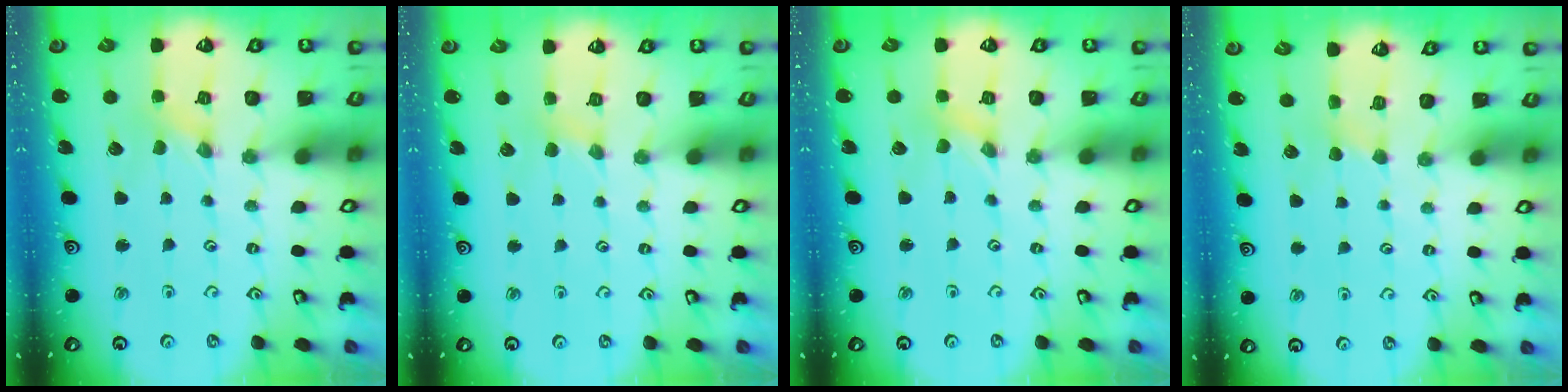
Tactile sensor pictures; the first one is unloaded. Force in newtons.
{"total": 2.7, "press": 2.7, "slide": 0.4}
{"total": 0.0}
{"total": 2.5, "press": 2.5, "slide": 0.3}